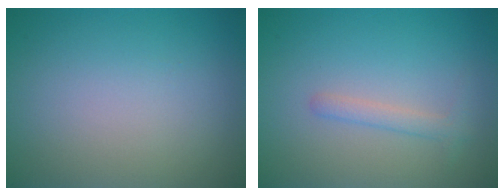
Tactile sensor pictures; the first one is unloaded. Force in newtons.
{"total": 1.4, "press": 1.4, "slide": 0.0}